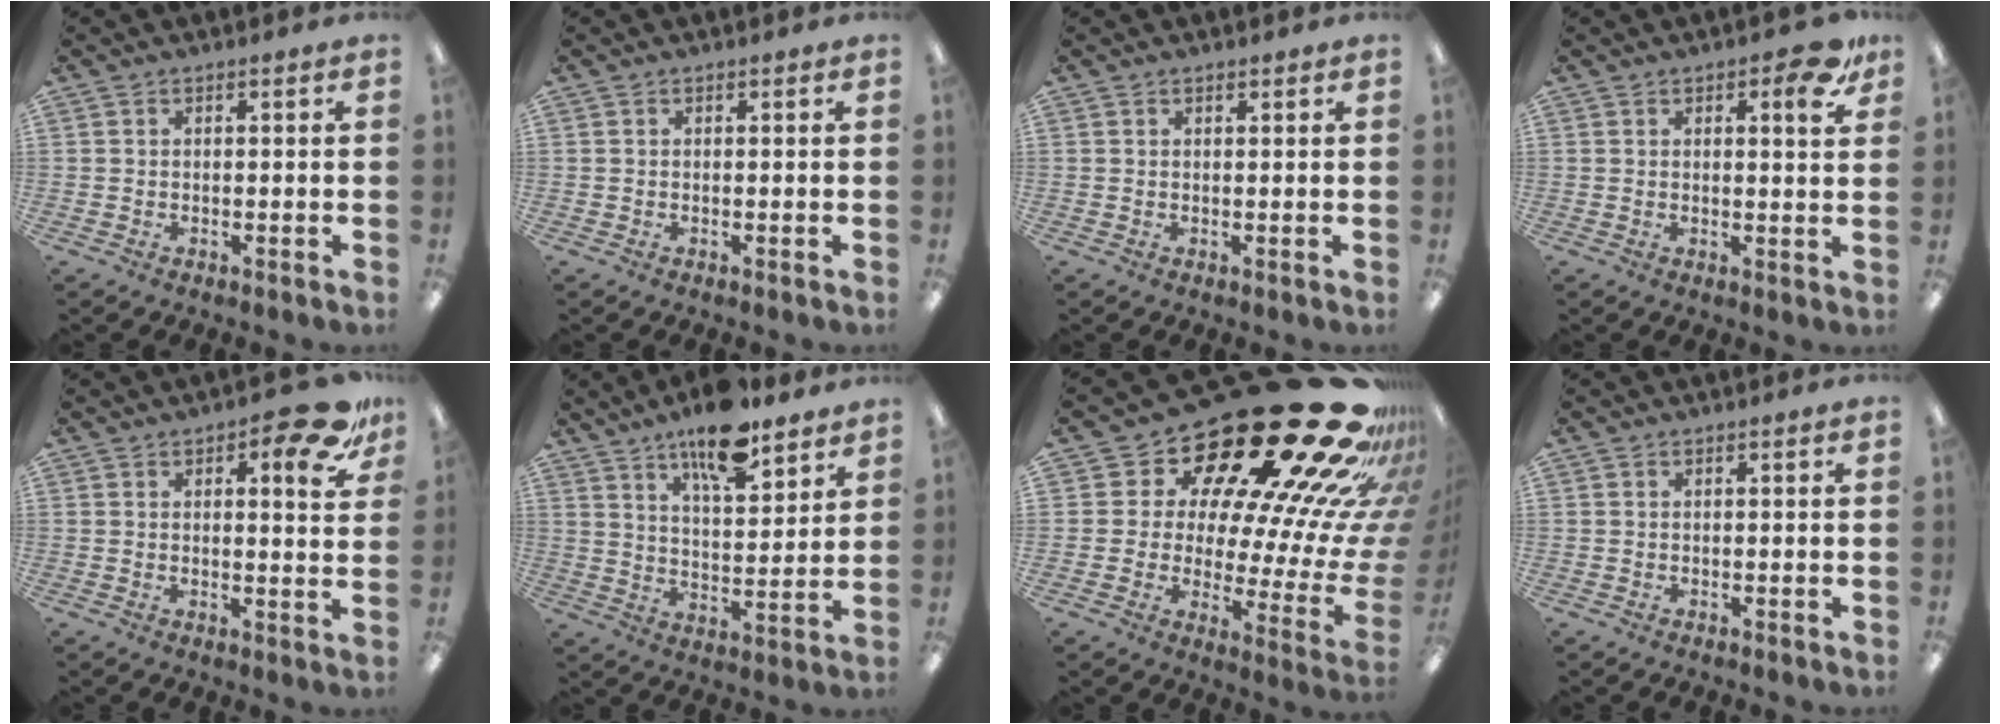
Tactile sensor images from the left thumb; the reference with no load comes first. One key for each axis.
{"total": 0.0}
{"total": 0.6, "fx": 0.5, "fy": 0.2, "fz": 0.2, "tx": 0.002, "ty": -0.003, "tz": 0.008}
{"total": 6.1, "fx": 3.4, "fy": 2.2, "fz": 4.5, "tx": -0.049, "ty": -0.014, "tz": 0.050}
{"total": 11.3, "fx": 6.5, "fy": 4.0, "fz": 8.4, "tx": -0.098, "ty": -0.032, "tz": 0.101}
{"total": 13.5, "fx": 10.0, "fy": 4.6, "fz": 7.8, "tx": -0.111, "ty": -0.057, "tz": 0.167}
{"total": 30.9, "fx": 20.2, "fy": 11.6, "fz": 20.3, "tx": -0.256, "ty": -0.197, "tz": 0.367}
{"total": 0.0}